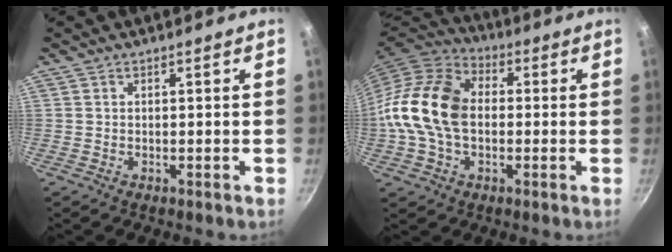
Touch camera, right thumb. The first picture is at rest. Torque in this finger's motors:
{"motor_torque": [2.20, 2.53, 0.45, -0.38, 0.17]}